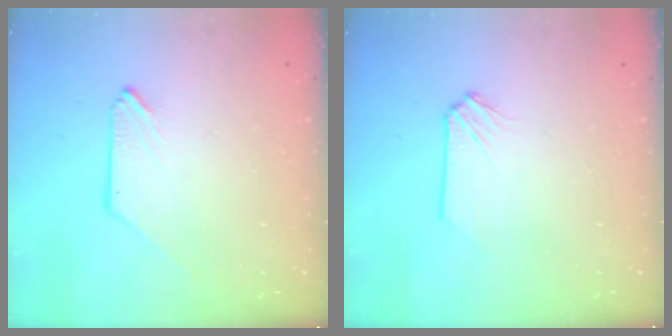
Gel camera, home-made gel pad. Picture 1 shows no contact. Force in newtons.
{"total": 0.0}